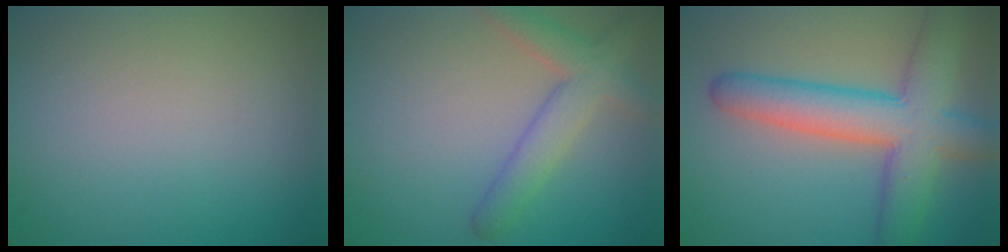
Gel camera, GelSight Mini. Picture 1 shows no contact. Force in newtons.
{"total": 4.1, "press": 4.1, "slide": 0.3}
{"total": 7.9, "press": 7.9, "slide": 0.4}